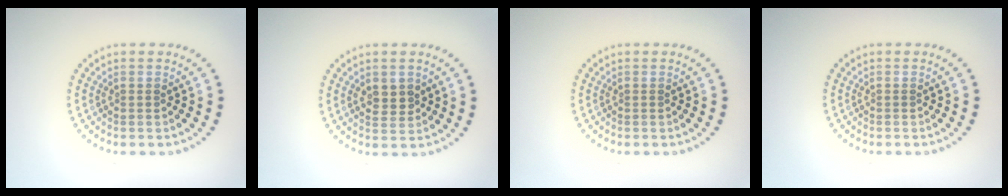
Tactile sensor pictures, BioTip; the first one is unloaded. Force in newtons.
{"total": 1.6, "press": 1.5, "slide": 0.5}
{"total": 0.0}
{"total": 0.0}